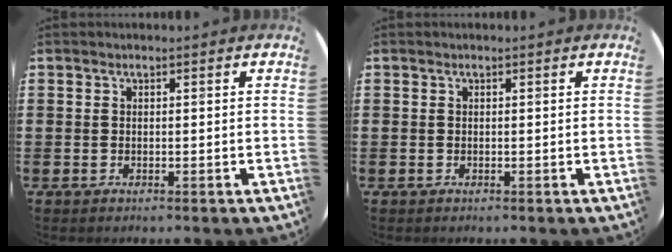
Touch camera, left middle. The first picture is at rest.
{"total": 0.0}